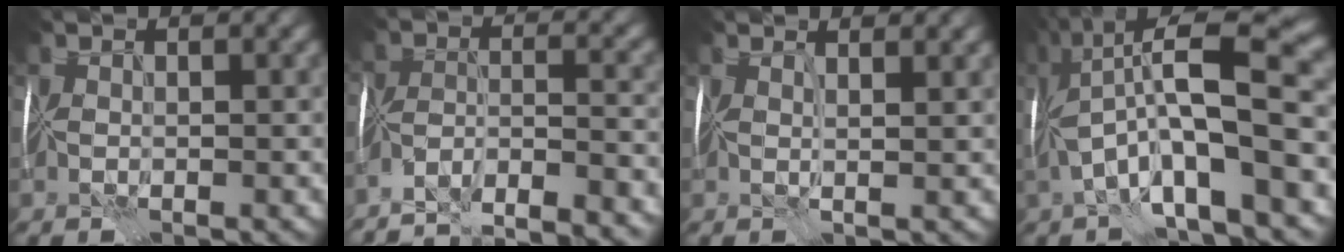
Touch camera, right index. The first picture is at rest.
{"total": 10.8, "force": [-10.1, 1.0, 3.5], "torque": [-0.052, -0.009, -0.145]}
{"total": 2.0, "force": [1.5, -0.2, 1.3], "torque": [-0.011, 0.002, 0.008]}
{"total": 11.9, "force": [-0.4, 3.3, 11.5], "torque": [-0.204, 0.017, -0.008]}